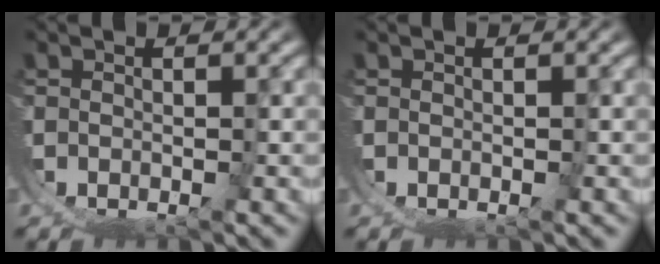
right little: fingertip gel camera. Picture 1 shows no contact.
{"total": 0.0}